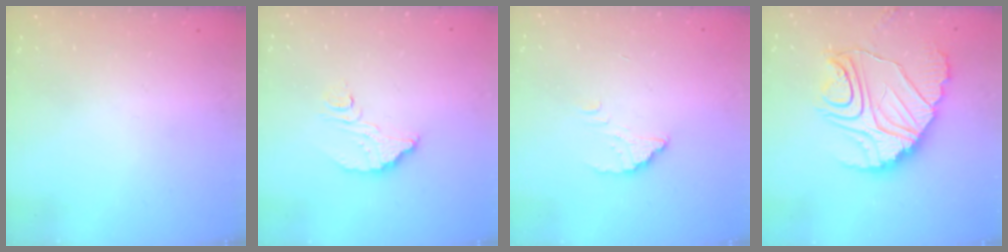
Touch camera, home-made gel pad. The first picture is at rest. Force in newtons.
{"total": 7.1, "press": 7.1, "slide": 0.5}
{"total": 2.6, "press": 2.5, "slide": 0.3}
{"total": 15.6, "press": 15.6, "slide": 1.0}